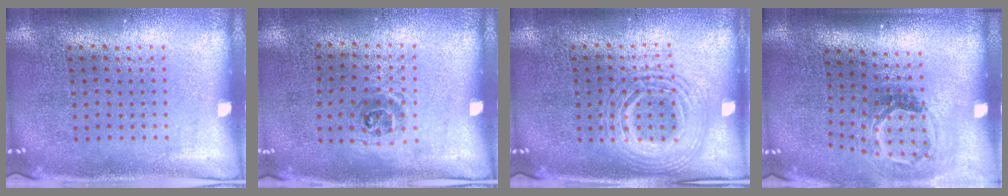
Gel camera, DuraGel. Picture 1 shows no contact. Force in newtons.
{"total": 0.9, "press": 0.7, "slide": 0.7}
{"total": 2.7, "press": 2.7, "slide": 0.4}
{"total": 1.8, "press": 1.2, "slide": 1.4}